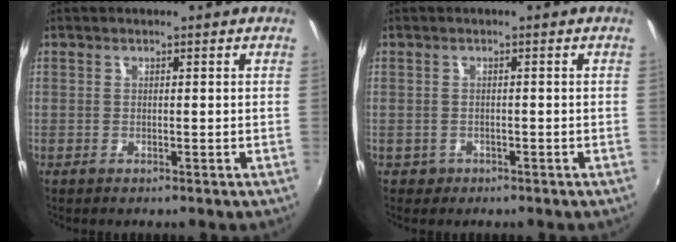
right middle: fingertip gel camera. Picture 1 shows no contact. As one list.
[{"total": 1.7, "force": [-0.7, 1.5, 0.4], "torque": [-0.012, -0.002, -0.008]}]